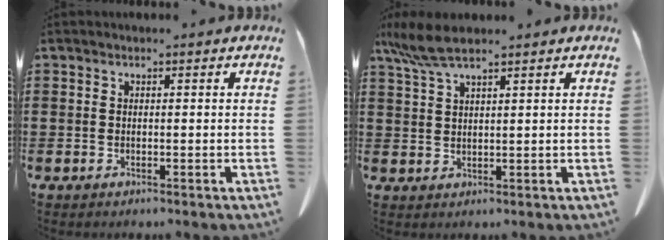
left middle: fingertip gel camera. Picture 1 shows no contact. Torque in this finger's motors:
{"motor_torque": [0.39, 0.19, 0.23, 0.08]}